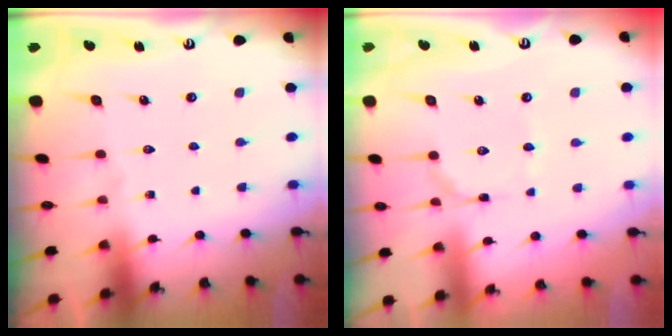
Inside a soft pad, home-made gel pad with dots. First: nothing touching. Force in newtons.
{"total": 2.2, "press": 2.2, "slide": 0.2}